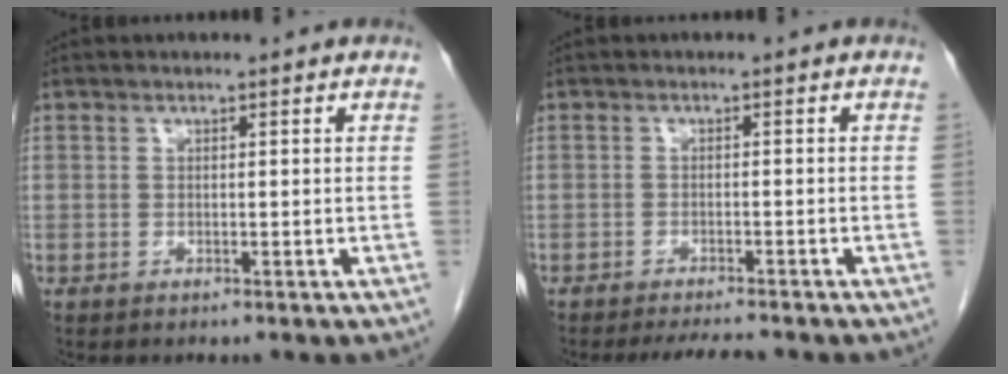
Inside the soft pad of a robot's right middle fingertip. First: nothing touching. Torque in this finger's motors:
{"motor_torque": [0.19, -0.08, 0.00, 0.00]}